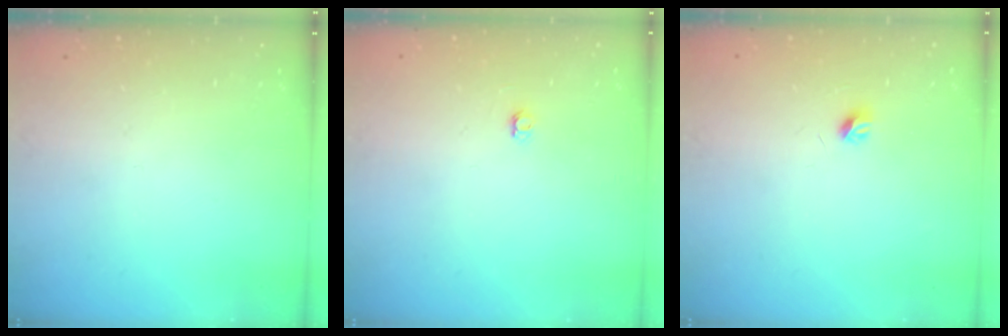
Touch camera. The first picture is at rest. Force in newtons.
{"total": 2.9, "press": 2.9, "slide": 0.3}
{"total": 3.6, "press": 3.5, "slide": 0.7}